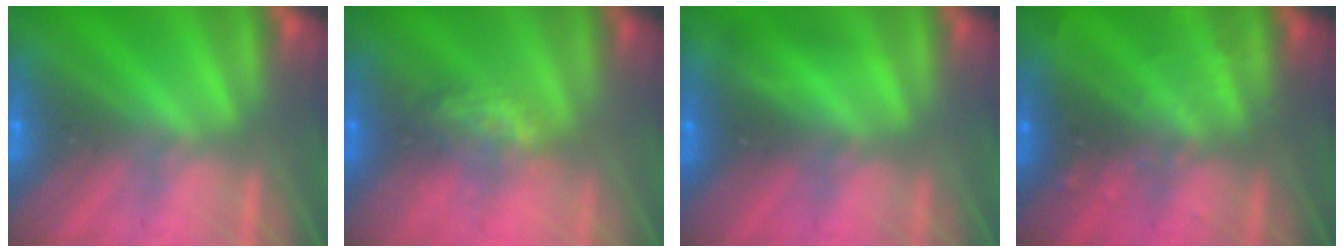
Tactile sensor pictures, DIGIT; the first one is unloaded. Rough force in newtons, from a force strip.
{"total": 4.6}
{"total": 1.9}
{"total": 2.4}